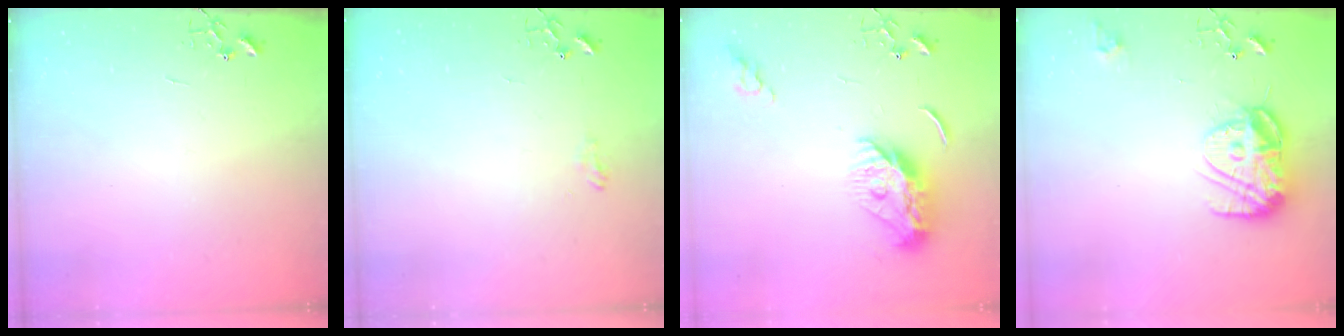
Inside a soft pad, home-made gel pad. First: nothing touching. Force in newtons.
{"total": 6.8, "press": 6.8, "slide": 0.9}
{"total": 11.9, "press": 11.9, "slide": 0.9}
{"total": 13.8, "press": 13.7, "slide": 1.3}